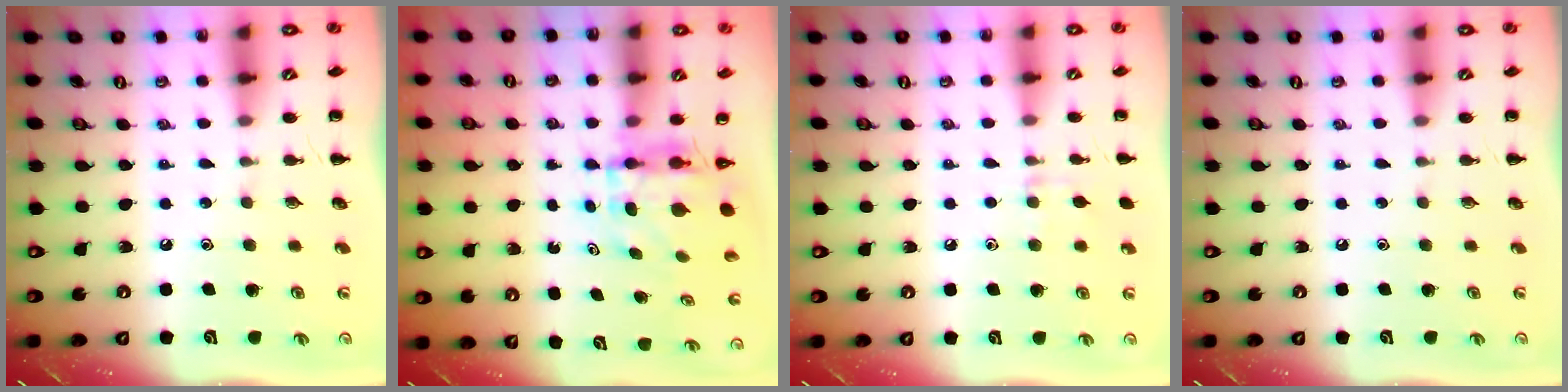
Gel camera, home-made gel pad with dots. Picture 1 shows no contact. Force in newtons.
{"total": 5.1, "press": 5.1, "slide": 0.5}
{"total": 6.9, "press": 6.3, "slide": 2.7}
{"total": 0.0}